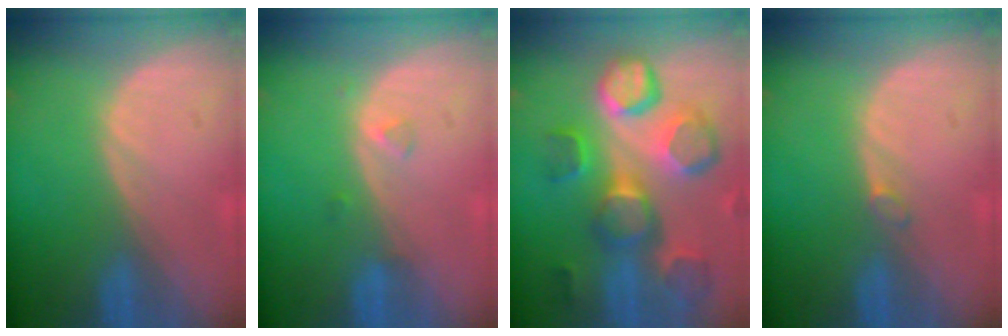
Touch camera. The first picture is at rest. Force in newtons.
{"total": 1.2, "press": 1.2, "slide": 0.1}
{"total": 12.7, "press": 11.2, "slide": 6.0}
{"total": 0.9, "press": 0.8, "slide": 0.2}